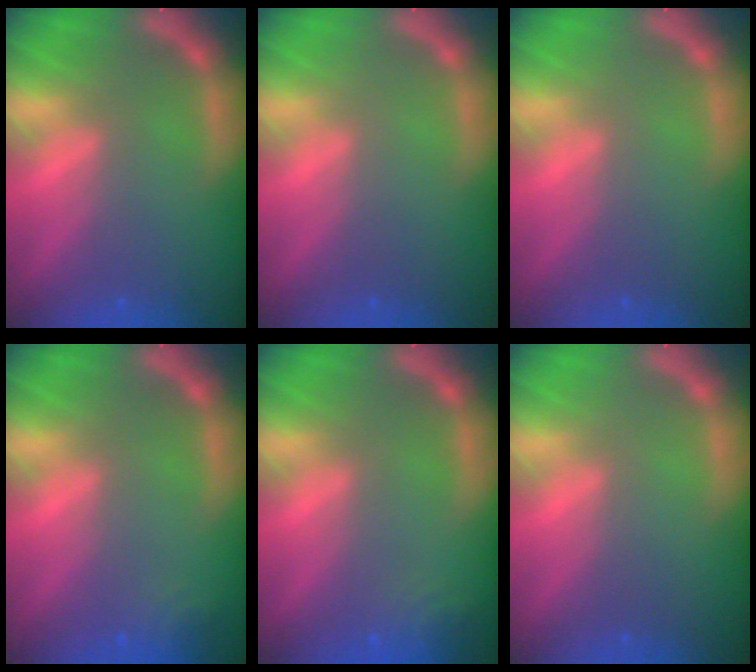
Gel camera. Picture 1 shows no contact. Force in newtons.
{"total": 0.0}
{"total": 0.0}
{"total": 1.9}
{"total": 3.0}
{"total": 0.0}